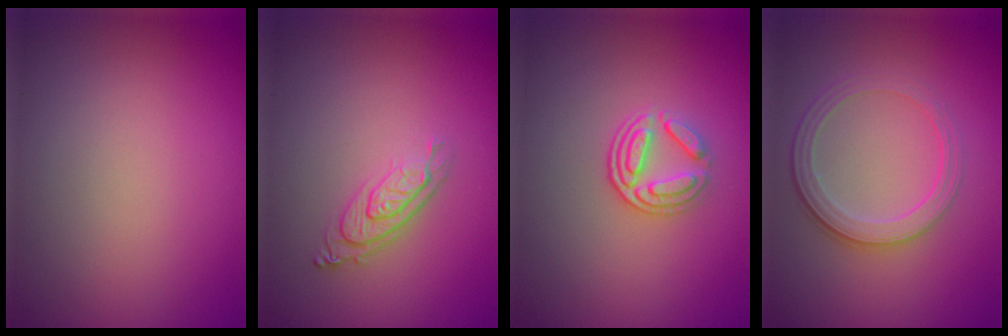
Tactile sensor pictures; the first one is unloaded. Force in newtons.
{"total": 2.9, "press": 2.0, "slide": 2.0}
{"total": 2.9, "press": 2.5, "slide": 1.6}
{"total": 4.0, "press": 2.9, "slide": 2.7}